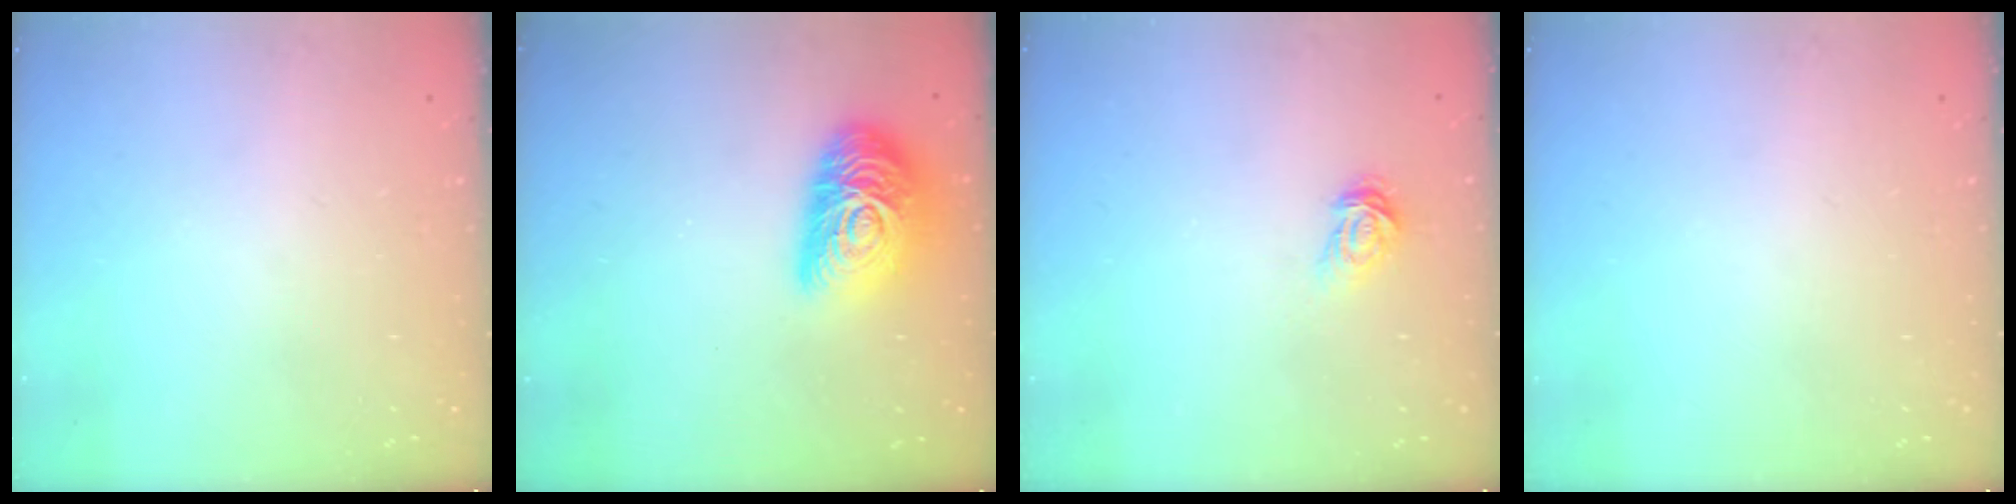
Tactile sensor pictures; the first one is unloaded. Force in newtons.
{"total": 17.2, "press": 17.2, "slide": 0.7}
{"total": 3.5, "press": 3.5, "slide": 0.1}
{"total": 0.0}